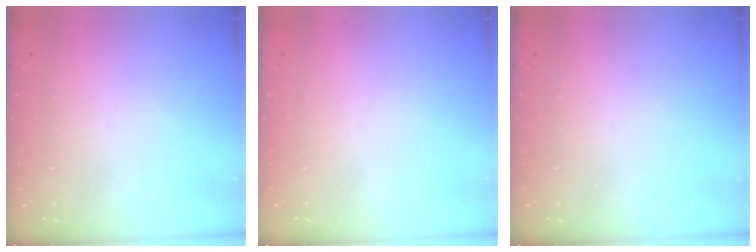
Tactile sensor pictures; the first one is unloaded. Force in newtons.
{"total": 0.0}
{"total": 0.0}